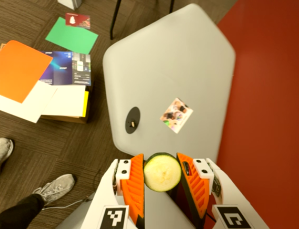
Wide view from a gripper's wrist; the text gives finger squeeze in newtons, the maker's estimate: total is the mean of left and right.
{"total": 9.1, "left": 9.5, "right": 8.7}